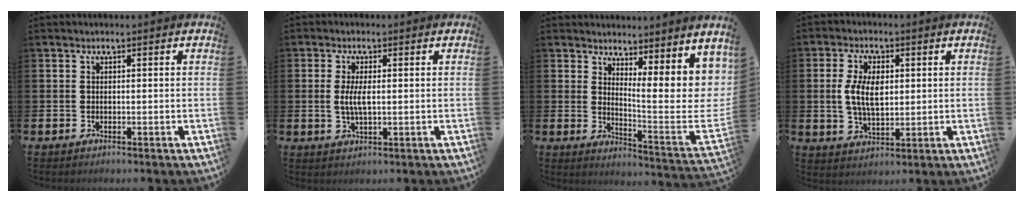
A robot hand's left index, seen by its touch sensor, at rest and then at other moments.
{"total": 3.4, "force": [0.4, 1.3, 3.1], "torque": [-0.054, 0.002, 0.003]}
{"total": 7.0, "force": [5.0, 1.8, 4.6], "torque": [-0.060, -0.073, 0.081]}
{"total": 6.0, "force": [1.1, 3.3, 4.9], "torque": [-0.078, 0.001, 0.014]}